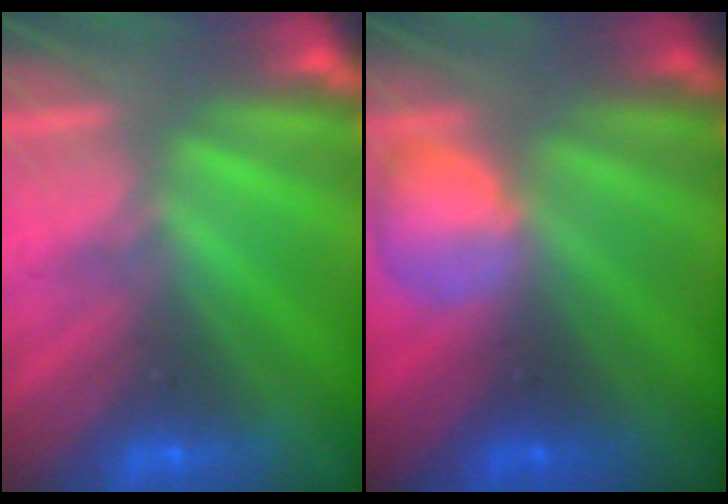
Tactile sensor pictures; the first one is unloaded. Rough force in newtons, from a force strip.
{"total": 2.4}